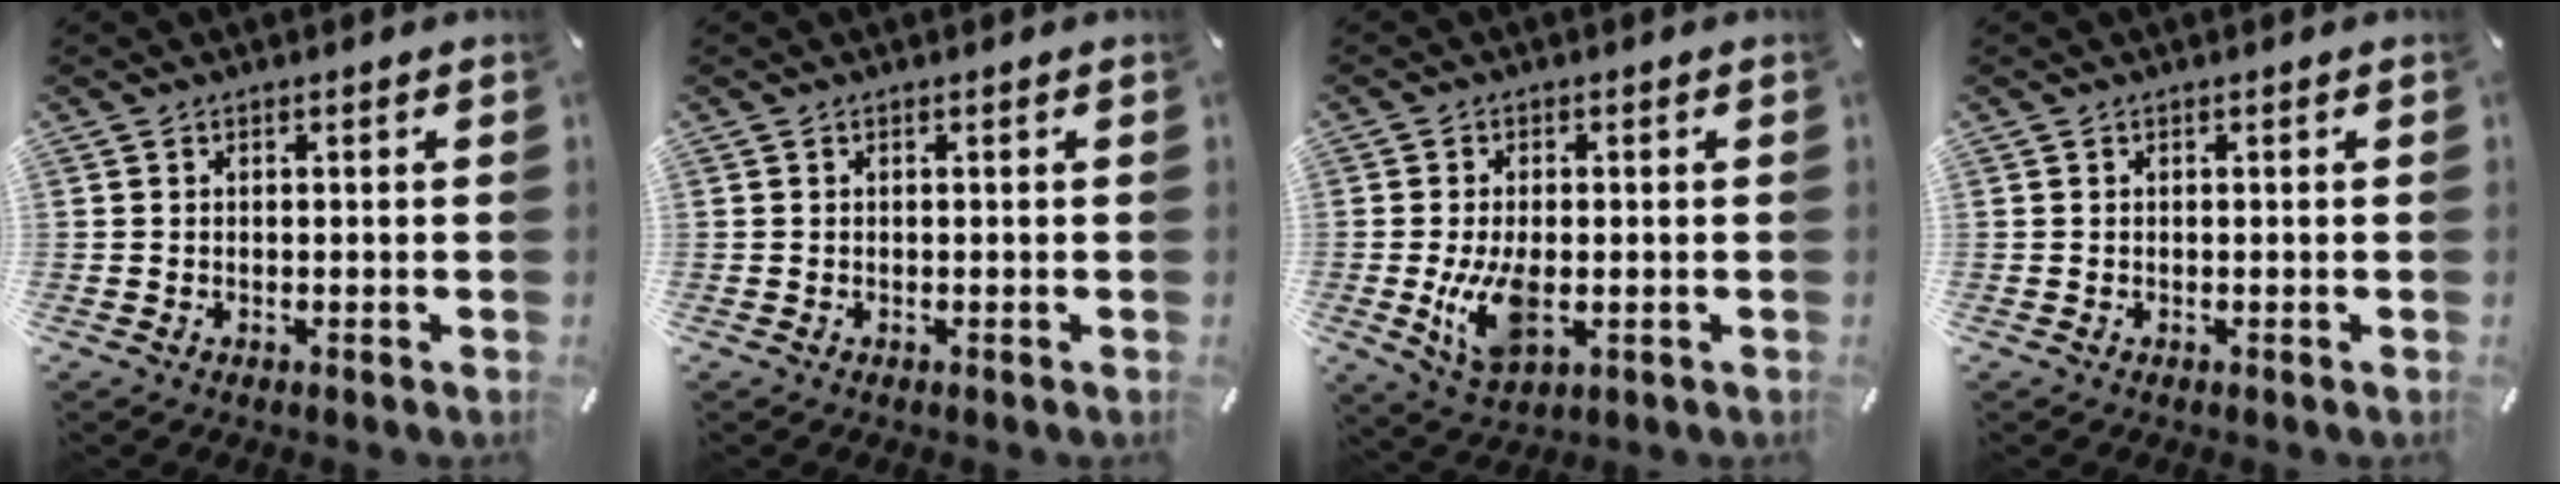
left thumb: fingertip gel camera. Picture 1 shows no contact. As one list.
[{"total": 0.0}, {"total": 9.4, "force": [-1.3, 5.3, 7.6], "torque": [-0.163, -0.011, -0.021]}, {"total": 0.0}]